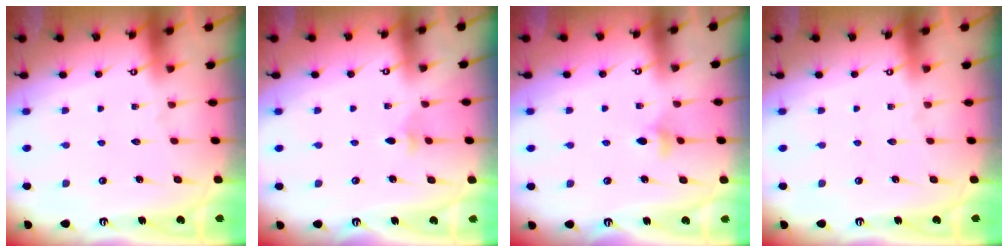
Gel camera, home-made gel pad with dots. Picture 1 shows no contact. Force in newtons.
{"total": 2.9, "press": 2.8, "slide": 0.8}
{"total": 4.2, "press": 4.1, "slide": 0.9}
{"total": 0.0}